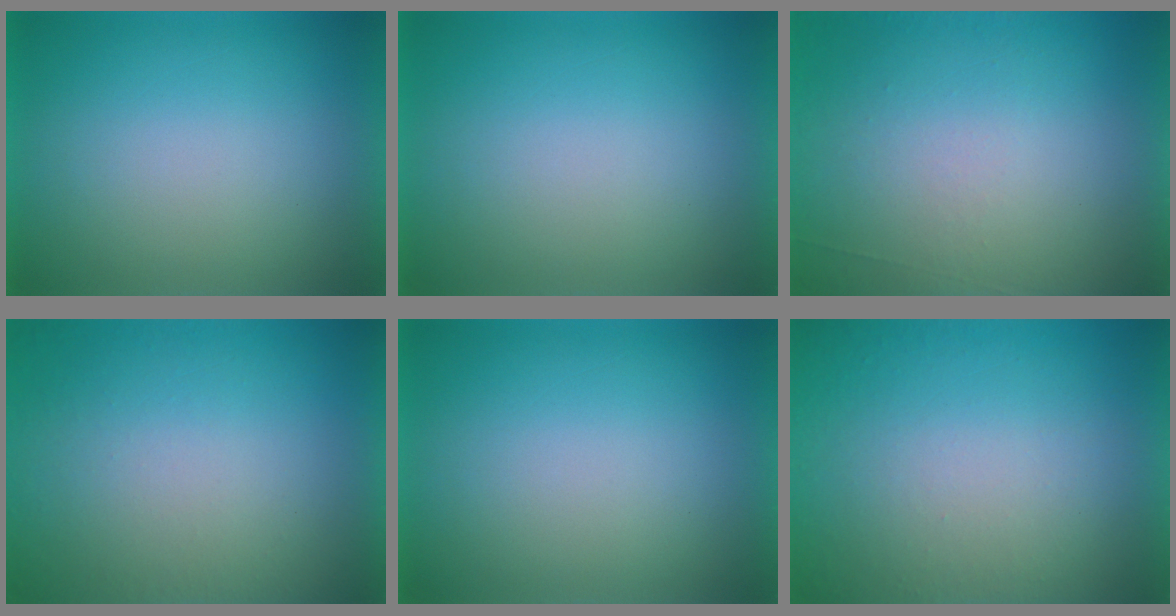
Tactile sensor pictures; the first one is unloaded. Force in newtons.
{"total": 0.0}
{"total": 7.0}
{"total": 1.2}
{"total": 0.0}
{"total": 7.8}